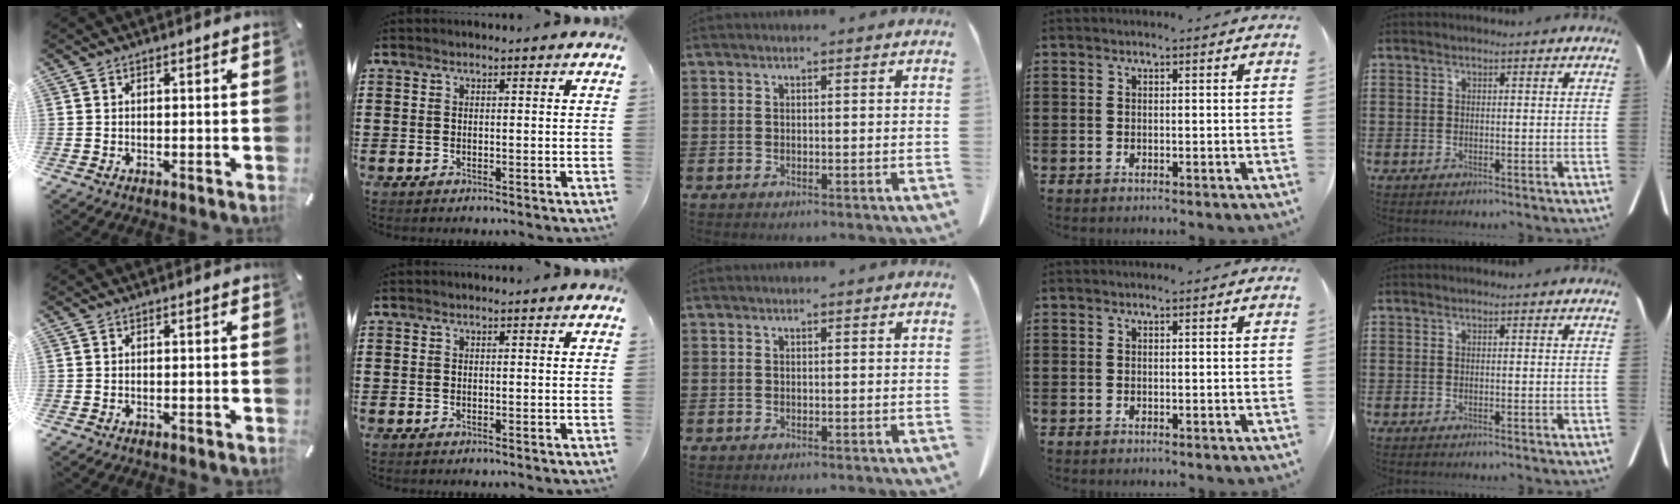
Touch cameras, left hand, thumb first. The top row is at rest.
{}